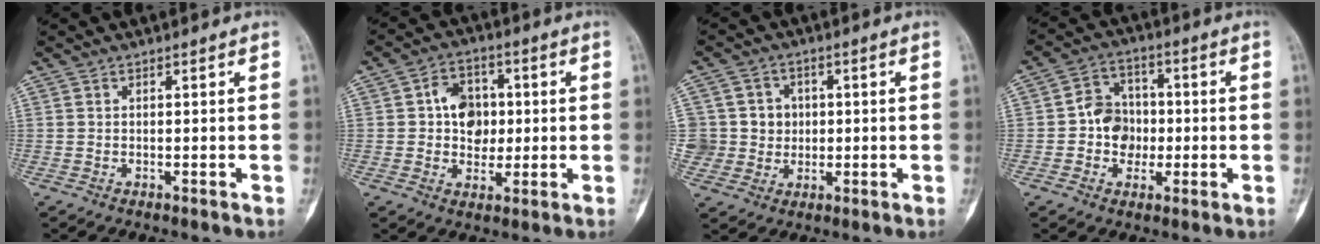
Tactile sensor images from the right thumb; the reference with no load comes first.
{"total": 8.6, "force": [0.7, 6.8, 5.2], "torque": [-0.039, 0.007, 0.007]}
{"total": 8.2, "force": [0.6, 8.1, 1.1], "torque": [0.023, 0.015, 0.013]}
{"total": 8.4, "force": [-1.0, 7.3, 4.2], "torque": [-0.026, 0.024, -0.027]}